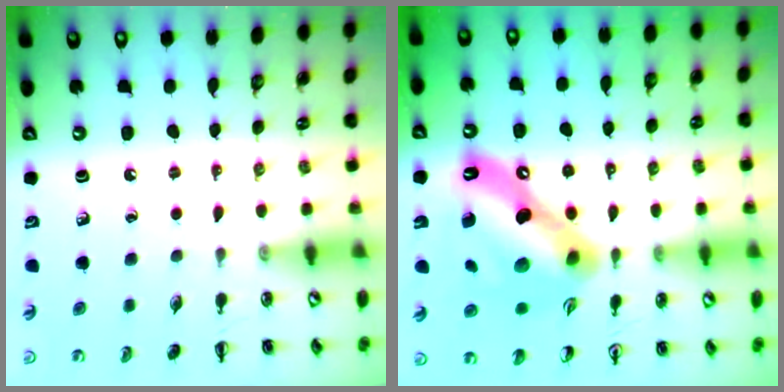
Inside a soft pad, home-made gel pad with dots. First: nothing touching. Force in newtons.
{"total": 17.6, "press": 17.6, "slide": 0.1}